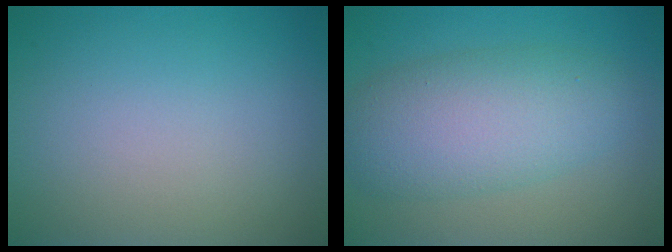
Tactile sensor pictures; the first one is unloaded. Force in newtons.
{"total": 6.9, "press": 6.9, "slide": 0.1}